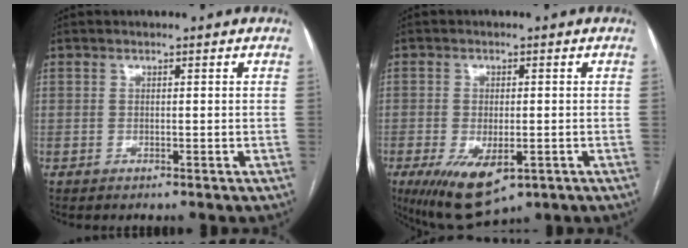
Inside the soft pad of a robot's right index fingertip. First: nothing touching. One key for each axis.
{"total": 10.1, "fx": -4.5, "fy": 4.4, "fz": 7.9, "tx": -0.143, "ty": -0.022, "tz": -0.060}